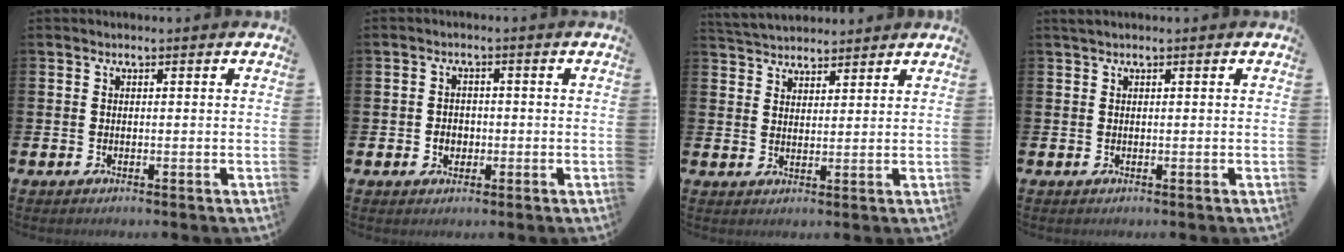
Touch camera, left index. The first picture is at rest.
{"total": 2.1, "force": [-0.5, 1.8, 0.9], "torque": [-0.005, 0.000, -0.016]}
{"total": 4.1, "force": [3.9, 1.0, -0.3], "torque": [-0.012, -0.015, 0.074]}
{"total": 0.9, "force": [0.7, 0.1, 0.5], "torque": [-0.013, 0.005, 0.013]}